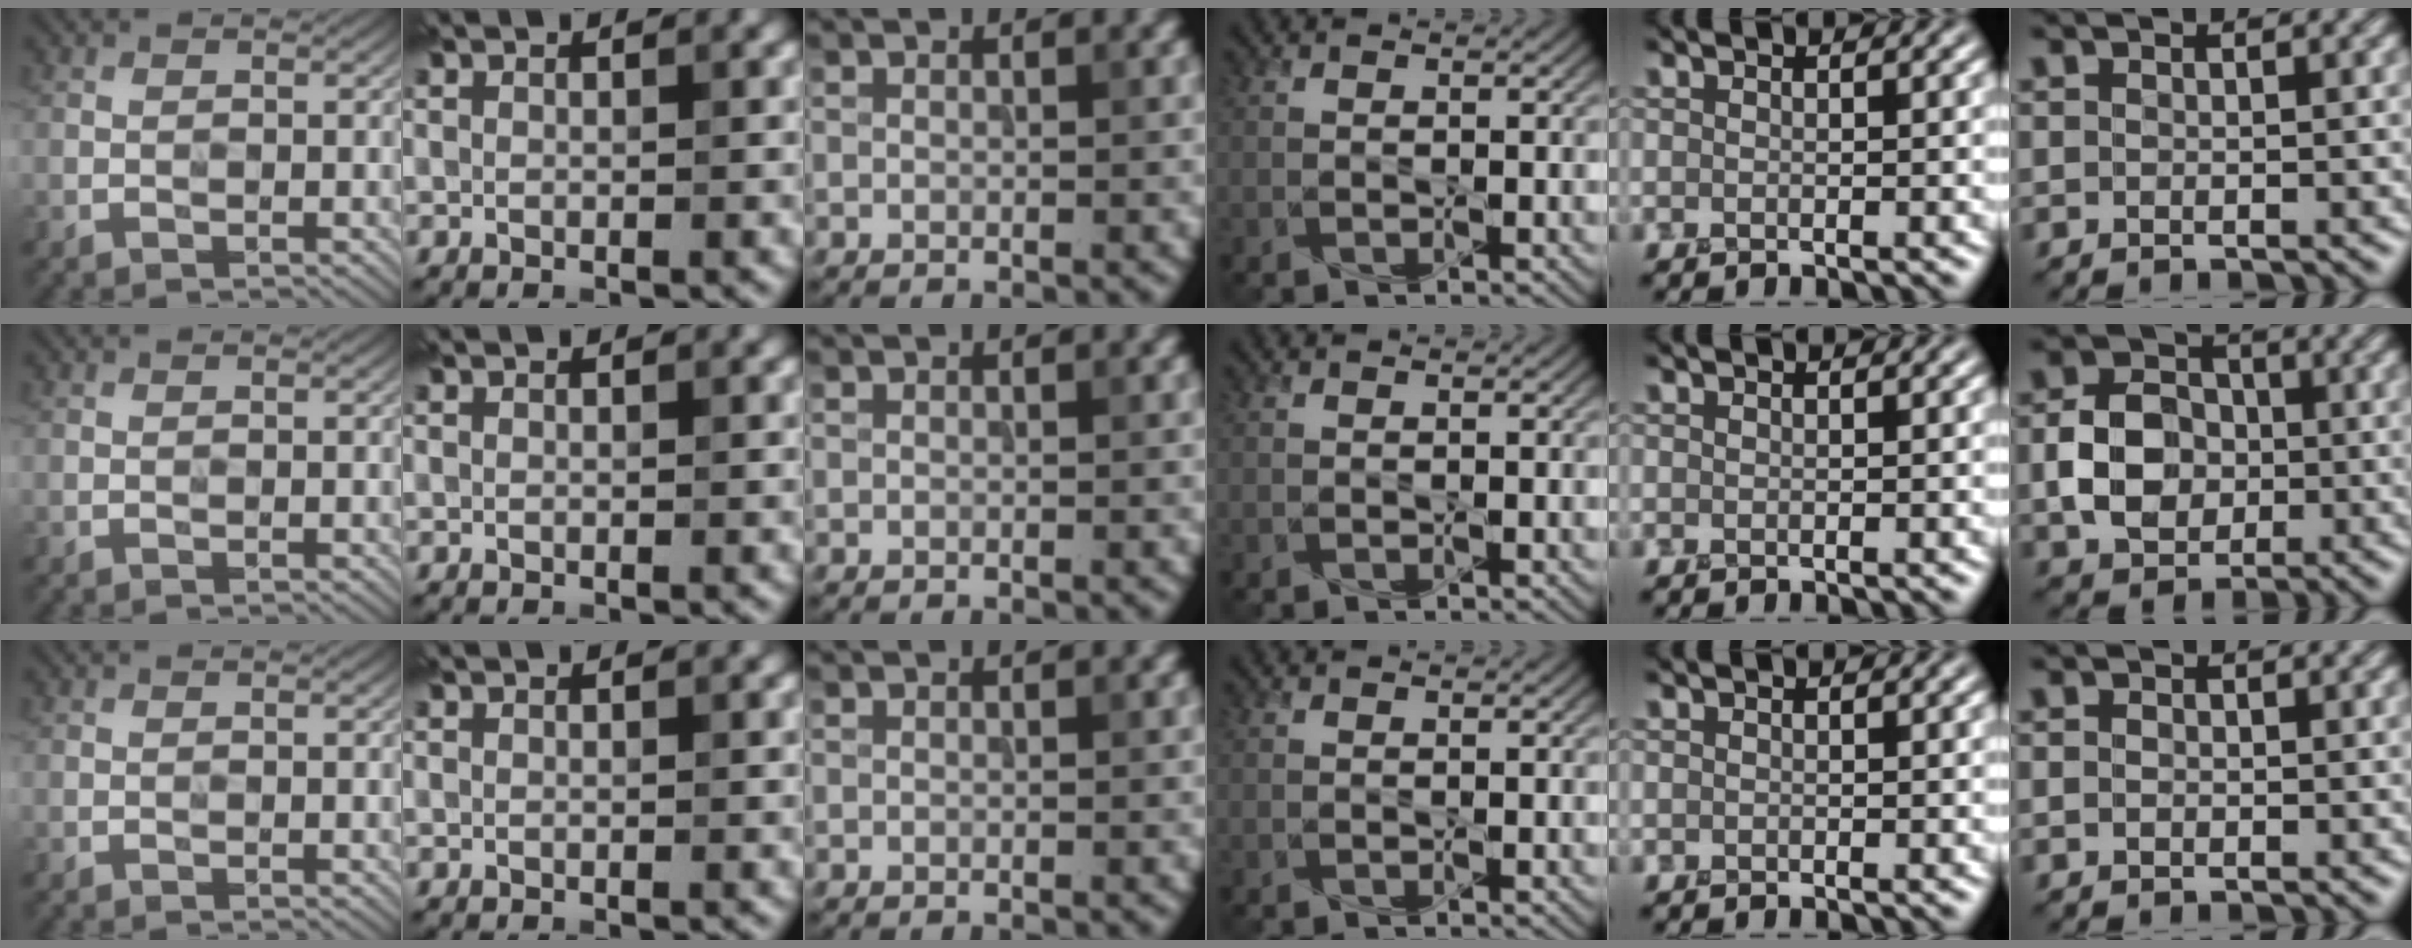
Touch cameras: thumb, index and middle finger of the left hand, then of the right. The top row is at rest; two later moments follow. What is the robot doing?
{"motion": "press", "object": "button"}